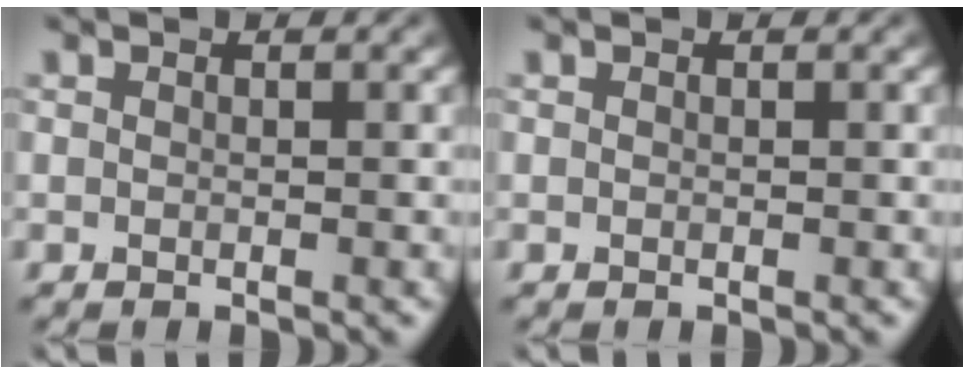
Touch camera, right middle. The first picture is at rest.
{"total": 0.0}